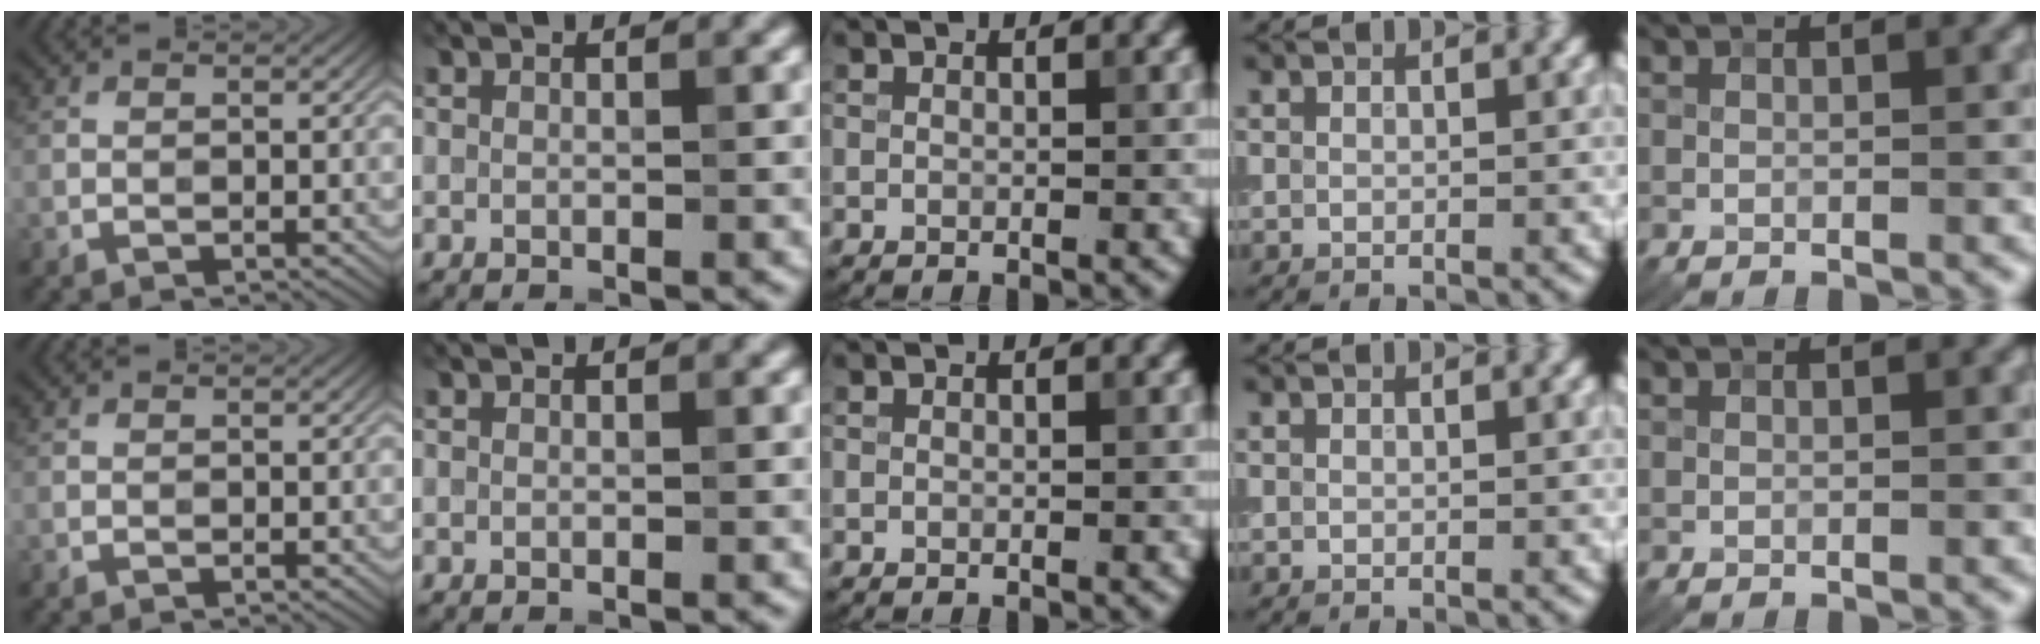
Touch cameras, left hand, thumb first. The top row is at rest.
{}